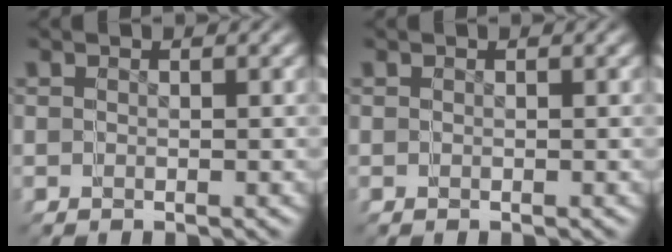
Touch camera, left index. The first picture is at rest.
{"total": 0.0}